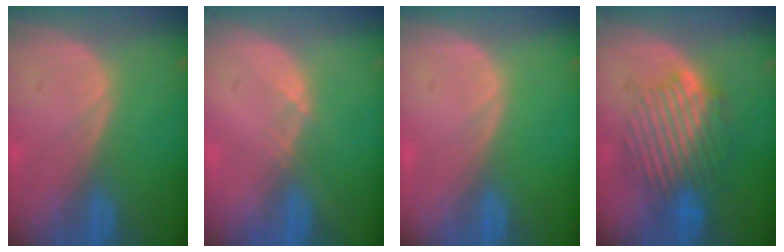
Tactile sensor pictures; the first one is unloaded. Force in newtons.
{"total": 1.0, "press": 0.8, "slide": 0.5}
{"total": 0.0}
{"total": 8.9, "press": 8.5, "slide": 2.8}